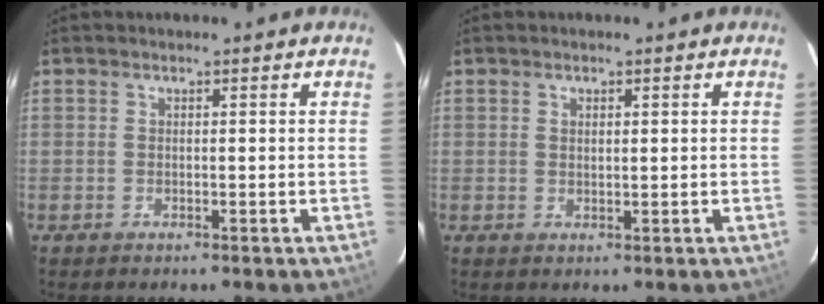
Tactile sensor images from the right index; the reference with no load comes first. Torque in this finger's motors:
{"motor_torque": [-0.16, -0.04, -0.07, 0.00]}